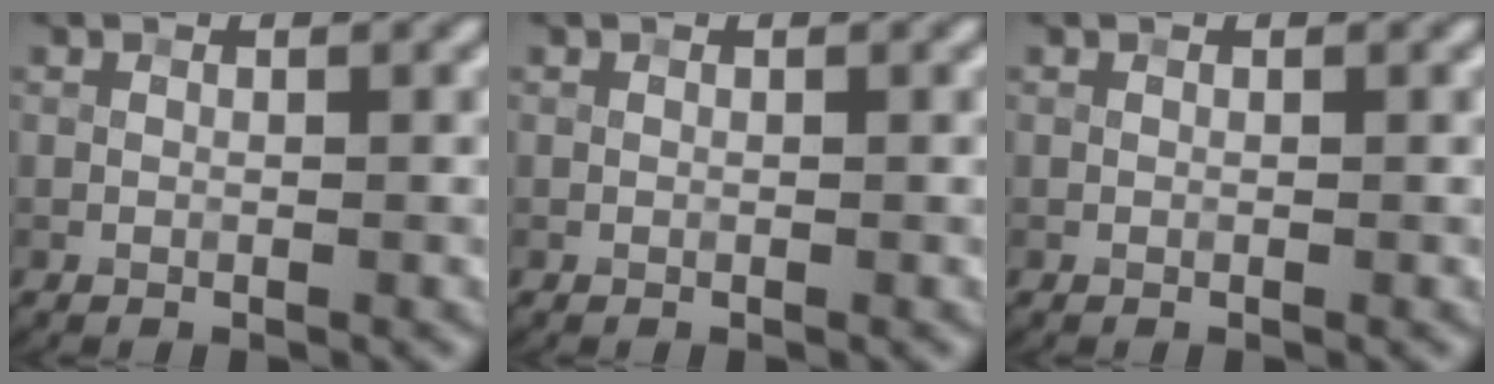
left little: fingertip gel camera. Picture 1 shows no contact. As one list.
[{"total": 0.0}, {"total": 0.0}]